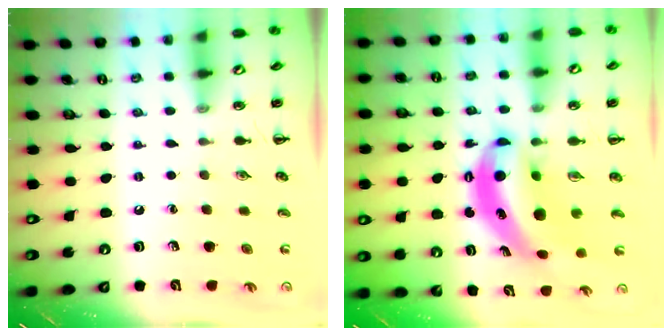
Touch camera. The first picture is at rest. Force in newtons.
{"total": 9.5, "press": 9.1, "slide": 2.4}